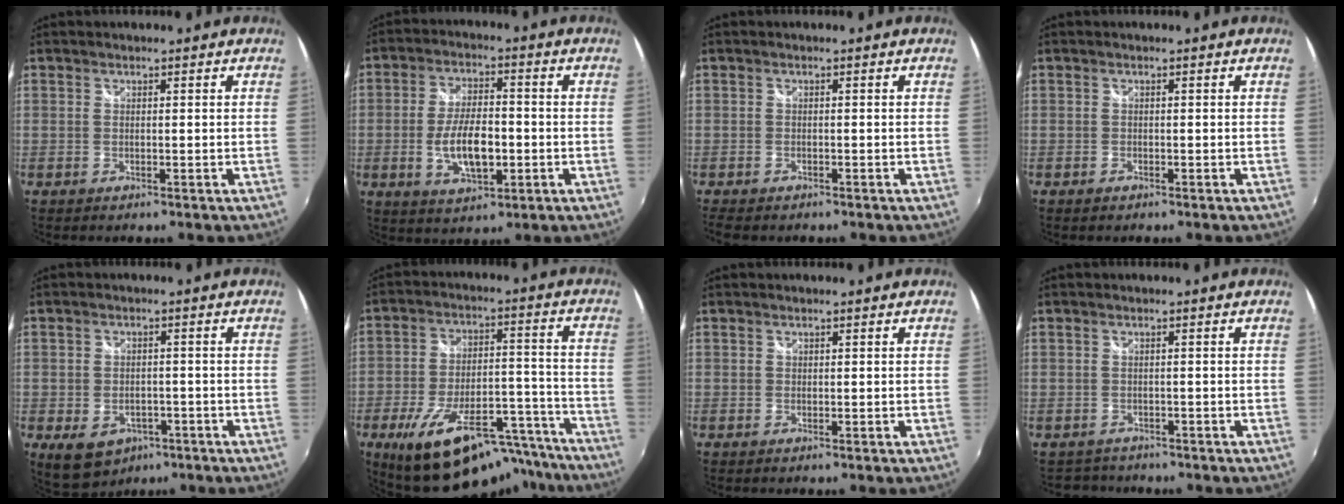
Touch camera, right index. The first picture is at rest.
{"total": 10.1, "force": [-2.2, 4.4, 8.8], "torque": [-0.170, 0.000, -0.032]}
{"total": 4.0, "force": [-3.1, 1.7, 1.8], "torque": [-0.048, -0.017, -0.053]}
{"total": 0.8, "force": [-0.6, 0.5, 0.3], "torque": [-0.008, 0.001, -0.007]}
{"total": 9.9, "force": [-4.9, 7.0, 4.9], "torque": [-0.109, -0.012, -0.062]}
{"total": 23.5, "force": [-17.1, 9.0, 13.3], "torque": [-0.222, 0.007, -0.229]}
{"total": 0.0}
{"total": 2.8, "force": [-2.3, 1.6, -0.2], "torque": [-0.007, 0.003, -0.038]}